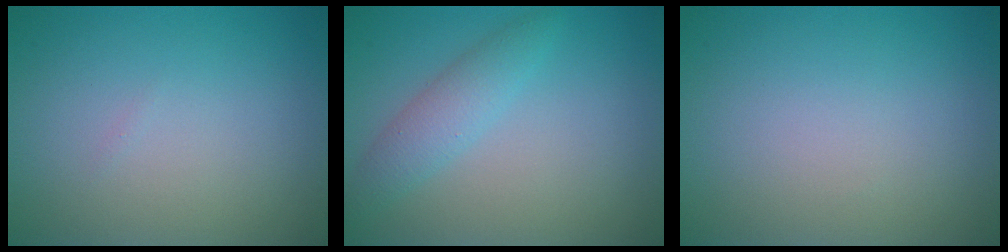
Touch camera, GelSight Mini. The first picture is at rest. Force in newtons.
{"total": 2.6, "press": 2.6, "slide": 0.0}
{"total": 0.0}